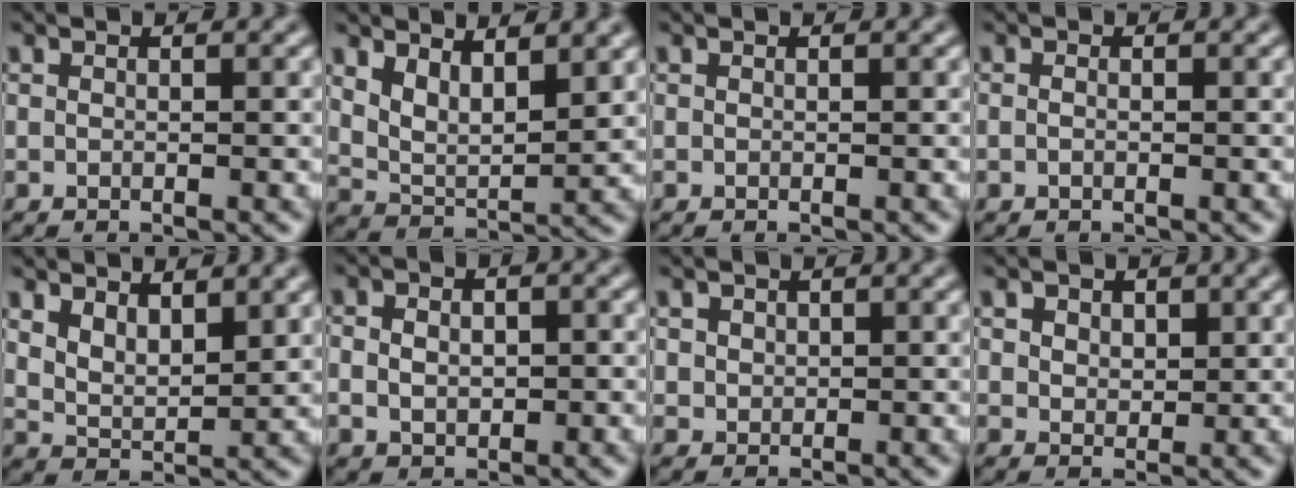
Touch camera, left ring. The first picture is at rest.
{"total": 4.3, "force": [2.3, 2.0, 3.1], "torque": [-0.069, -0.015, 0.049]}
{"total": 0.0}
{"total": 0.6, "force": [-0.2, 0.3, 0.5], "torque": [-0.009, -0.008, -0.002]}
{"total": 3.6, "force": [2.2, 1.7, 2.3], "torque": [-0.047, -0.009, 0.047]}
{"total": 3.6, "force": [0.1, 2.6, 2.4], "torque": [-0.030, 0.007, -0.005]}
{"total": 1.3, "force": [0.5, 1.2, 0.4], "torque": [-0.007, -0.004, 0.017]}
{"total": 2.9, "force": [1.5, 2.1, 1.3], "torque": [-0.034, 0.002, 0.021]}